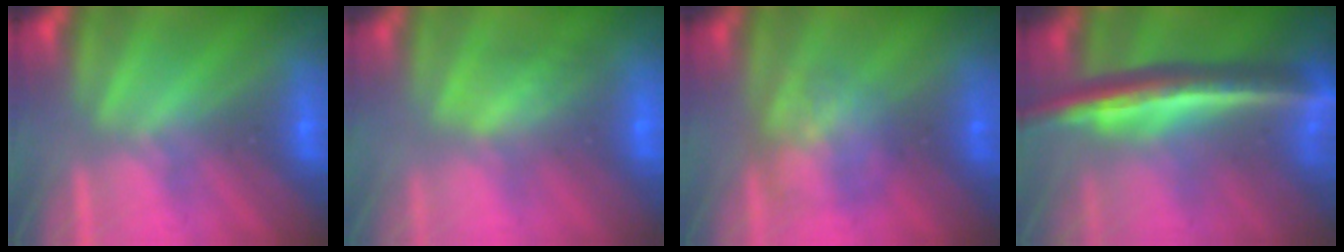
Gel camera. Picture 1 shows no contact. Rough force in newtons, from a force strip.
{"total": 8.3}
{"total": 2.9}
{"total": 7.4}